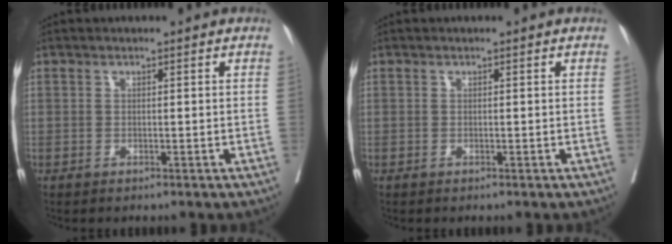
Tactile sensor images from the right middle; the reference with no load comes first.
{"total": 0.0}